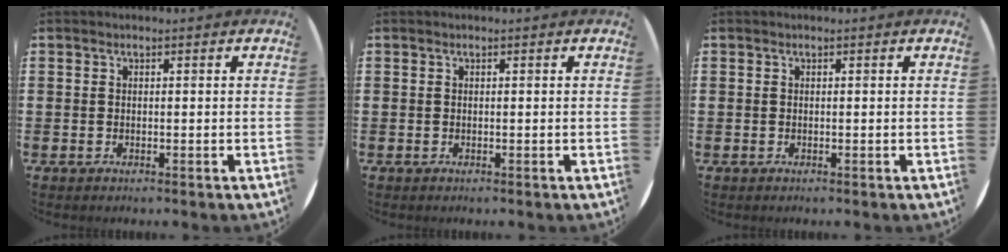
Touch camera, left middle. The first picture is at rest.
{"total": 0.0}
{"total": 0.0}